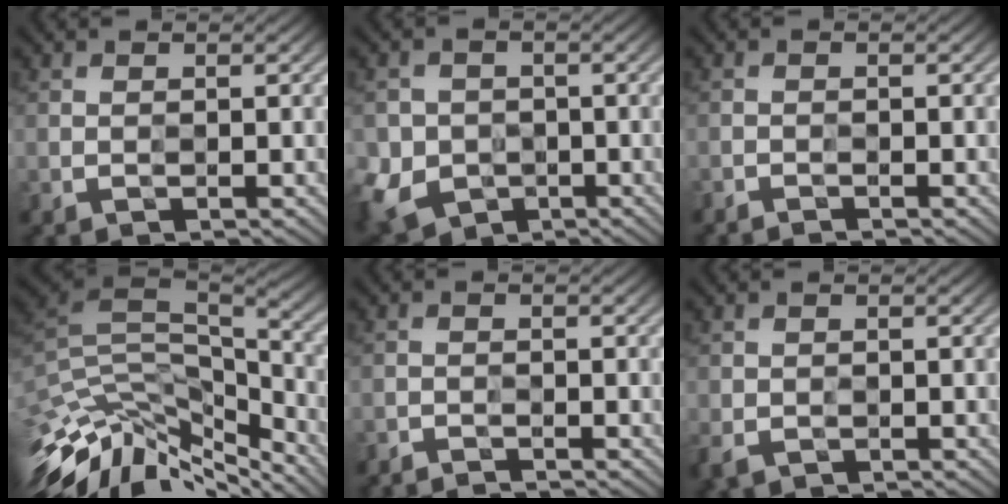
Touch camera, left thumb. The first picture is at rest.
{"total": 6.4, "force": [-1.8, 5.9, 1.6], "torque": [-0.065, -0.017, -0.049]}
{"total": 1.3, "force": [-1.3, -0.2, 0.0], "torque": [0.001, -0.001, -0.022]}
{"total": 13.5, "force": [-9.5, 4.5, 8.5], "torque": [-0.202, 0.012, -0.156]}
{"total": 1.9, "force": [-1.9, -0.3, -0.2], "torque": [0.002, -0.004, -0.036]}
{"total": 2.5, "force": [-1.0, 1.9, 1.2], "torque": [-0.030, -0.011, -0.020]}